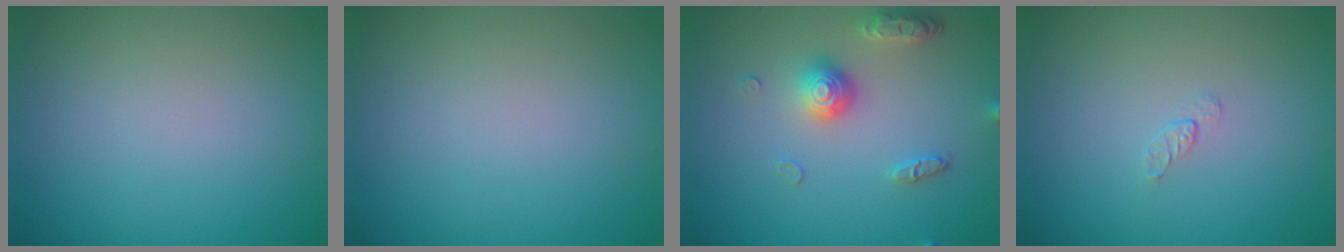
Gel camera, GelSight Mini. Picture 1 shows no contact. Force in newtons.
{"total": 0.0}
{"total": 3.6, "press": 2.9, "slide": 2.2}
{"total": 0.5, "press": 0.3, "slide": 0.4}